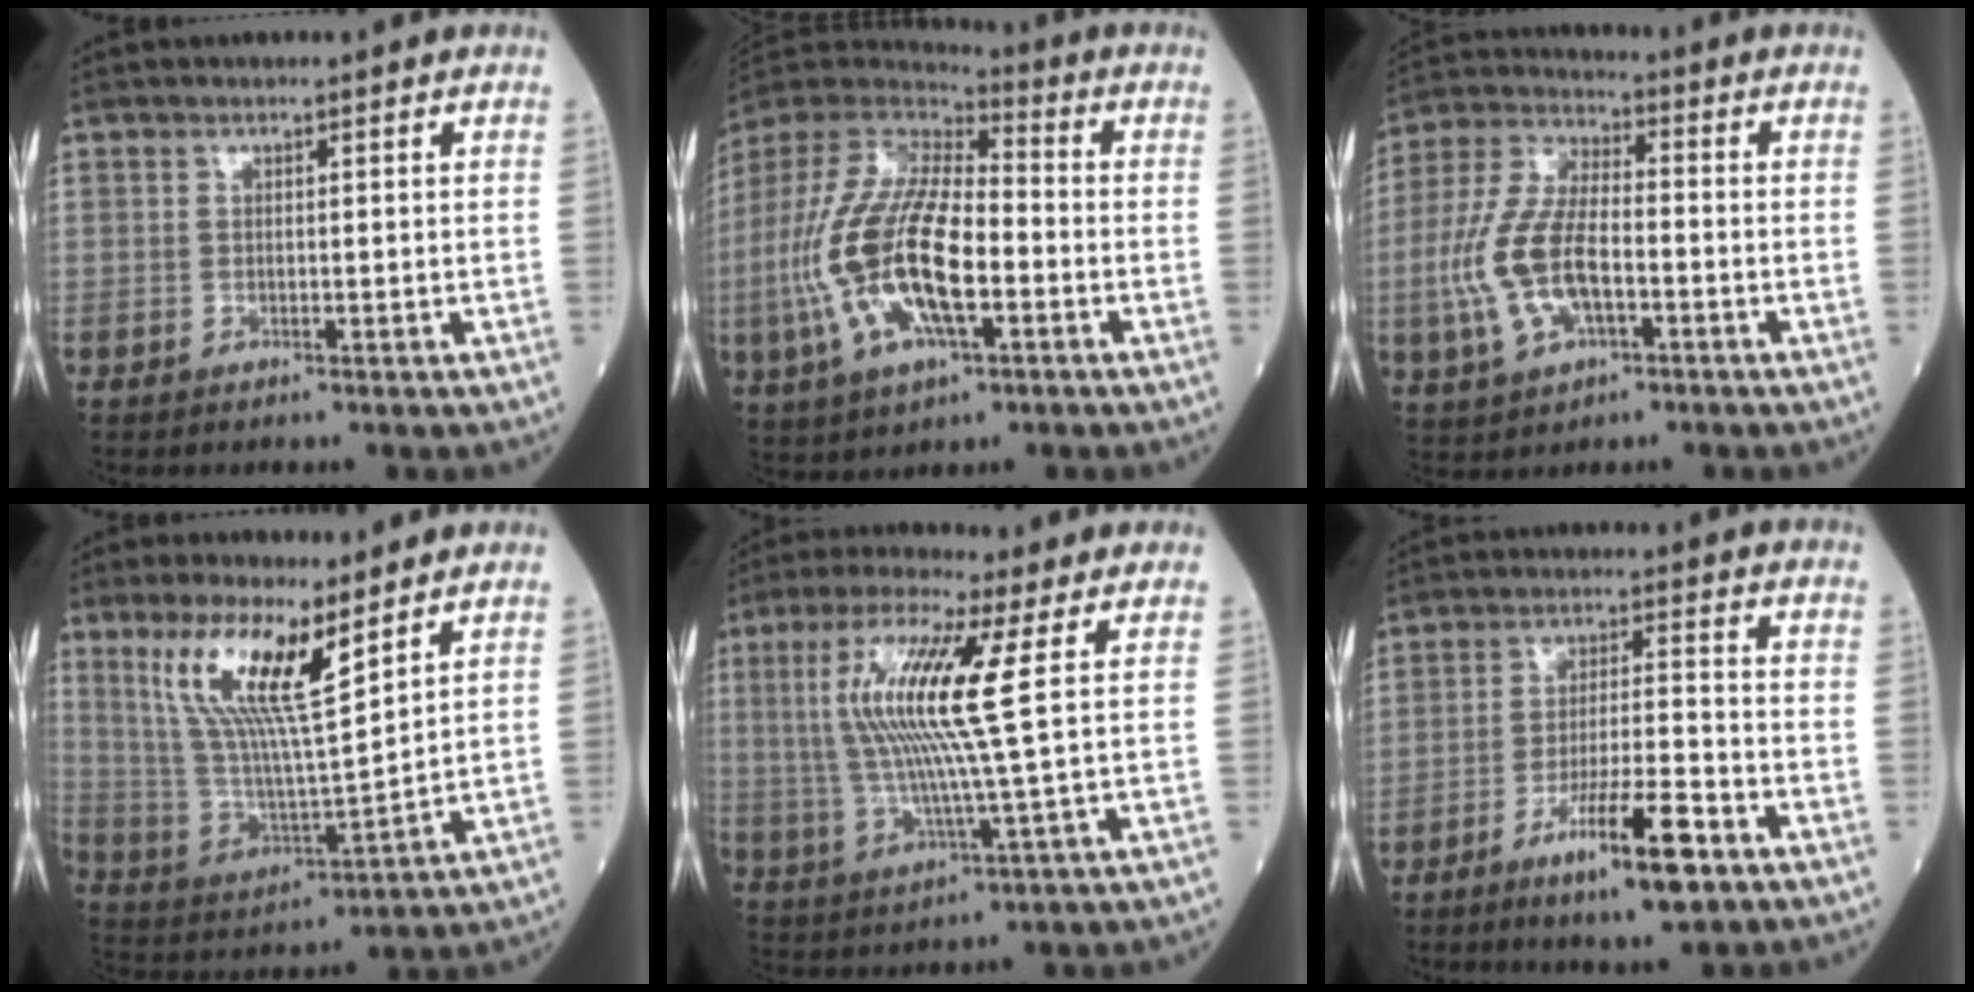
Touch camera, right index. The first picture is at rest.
{"total": 20.1, "force": [-4.3, 7.2, 18.3], "torque": [-0.409, -0.006, -0.078]}
{"total": 12.6, "force": [-3.2, 5.6, 10.8], "torque": [-0.250, 0.007, -0.061]}
{"total": 13.1, "force": [7.4, 1.7, 10.7], "torque": [-0.220, 0.000, 0.147]}
{"total": 13.4, "force": [3.1, -0.1, 13.0], "torque": [-0.281, 0.005, 0.053]}
{"total": 10.2, "force": [-6.0, 0.9, 8.2], "torque": [-0.142, -0.010, -0.102]}